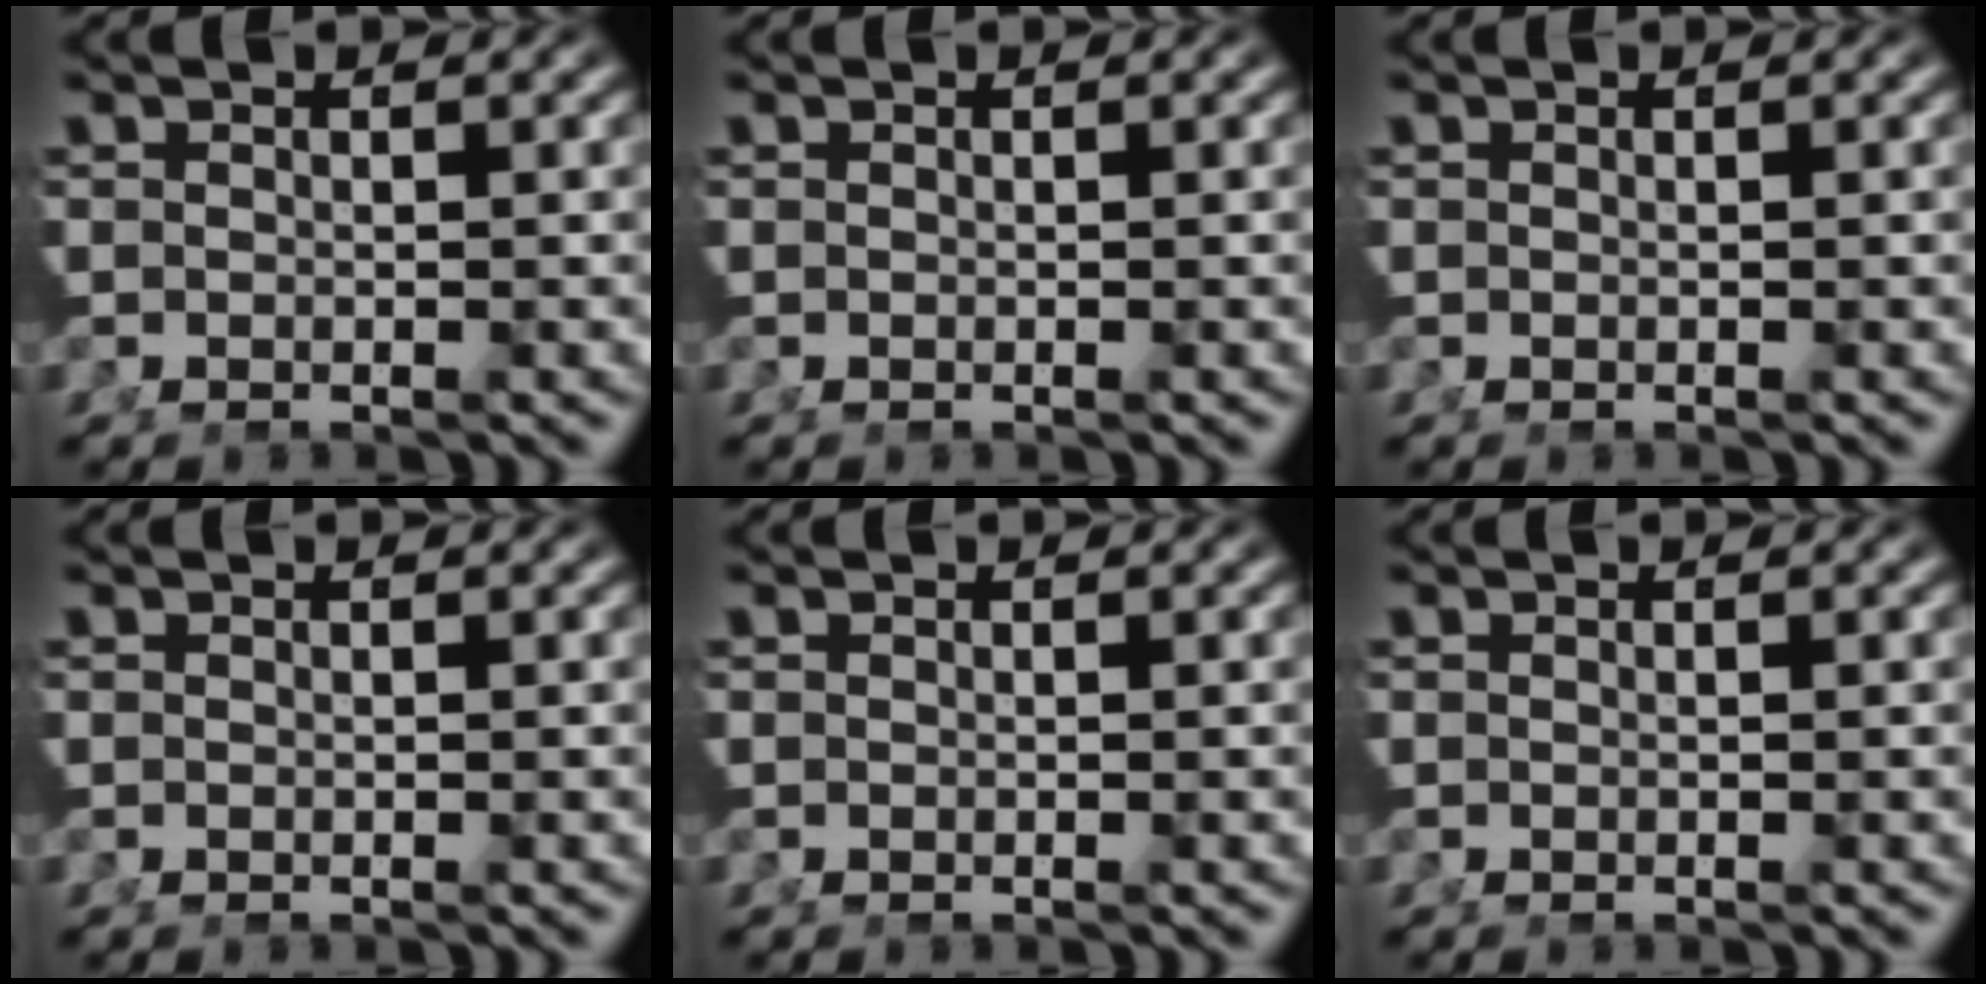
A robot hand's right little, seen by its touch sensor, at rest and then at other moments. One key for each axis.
{"total": 0.0}
{"total": 0.0}
{"total": 0.0}
{"total": 0.0}
{"total": 0.0}